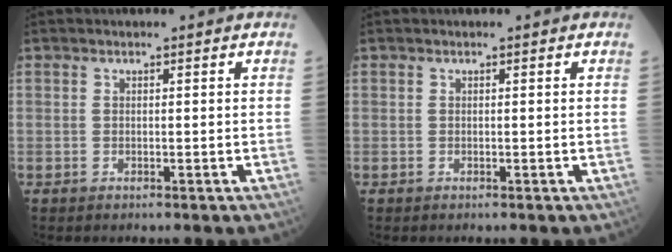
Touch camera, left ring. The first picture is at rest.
{"total": 0.0}